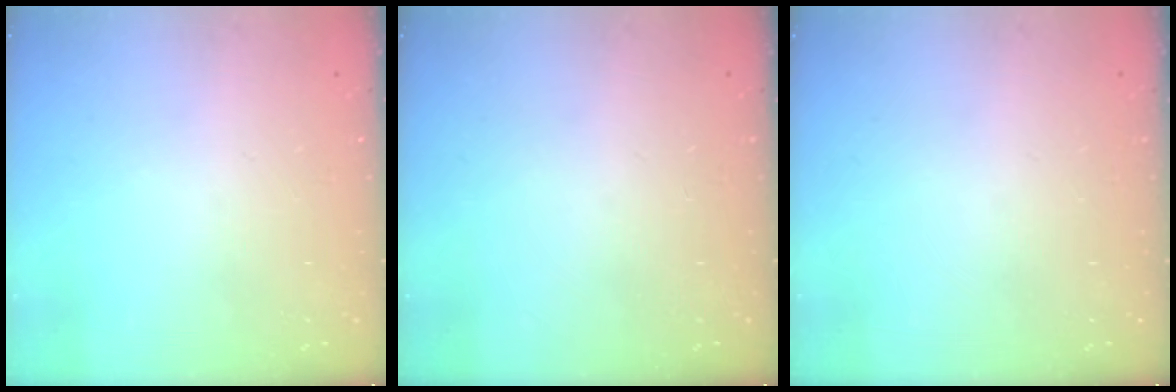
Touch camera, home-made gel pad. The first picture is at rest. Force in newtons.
{"total": 0.0}
{"total": 0.0}